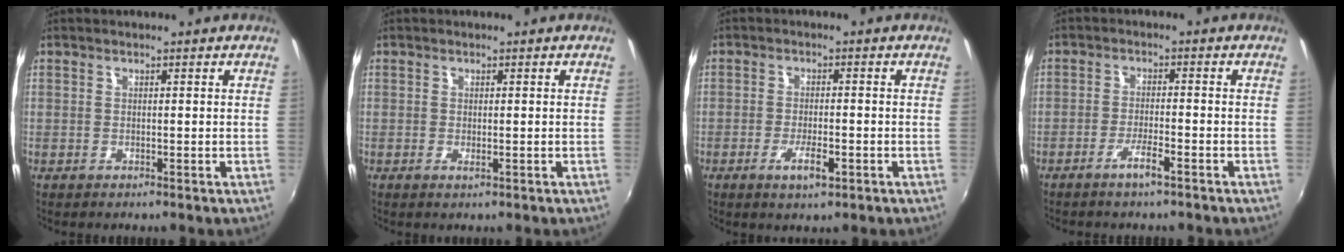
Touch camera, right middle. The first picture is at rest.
{"total": 0.8, "force": [-0.1, 0.0, 0.7], "torque": [-0.012, 0.000, -0.001]}
{"total": 4.3, "force": [-2.1, 1.1, 3.6], "torque": [-0.076, -0.006, -0.035]}
{"total": 3.3, "force": [-2.4, 0.1, 2.2], "torque": [-0.055, 0.001, -0.044]}